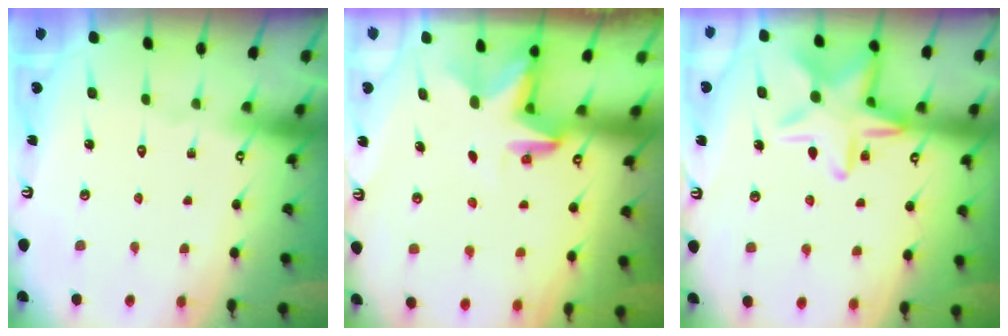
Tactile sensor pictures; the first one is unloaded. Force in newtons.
{"total": 2.9, "press": 2.9, "slide": 0.2}
{"total": 14.9, "press": 14.8, "slide": 0.9}